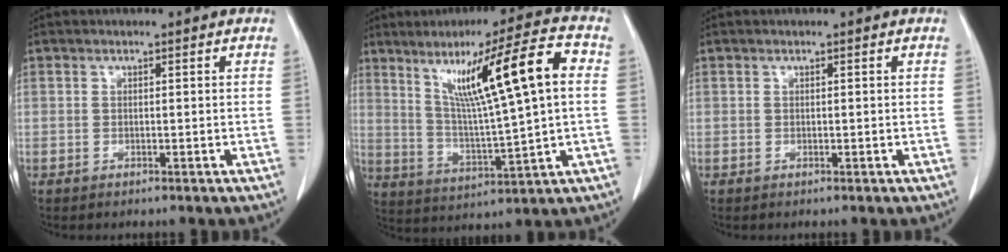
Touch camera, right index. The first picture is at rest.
{"total": 15.8, "force": [4.4, 0.3, 15.2], "torque": [-0.247, 0.014, 0.075]}
{"total": 0.0}